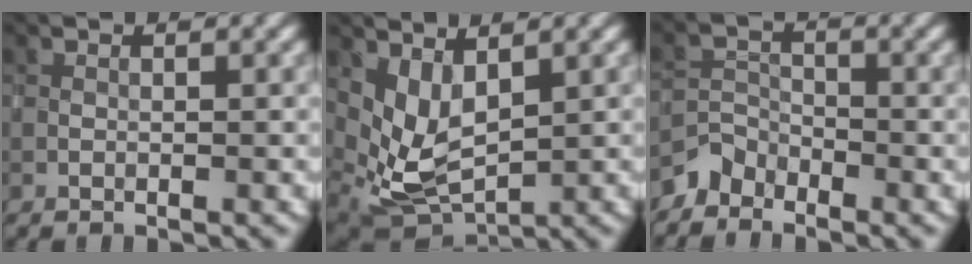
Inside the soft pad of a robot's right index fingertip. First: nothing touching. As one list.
[{"total": 4.6, "force": [2.0, 2.4, 3.3], "torque": [-0.078, -0.017, 0.047]}, {"total": 2.2, "force": [-1.9, 1.0, -0.2], "torque": [0.007, 0.008, -0.048]}]